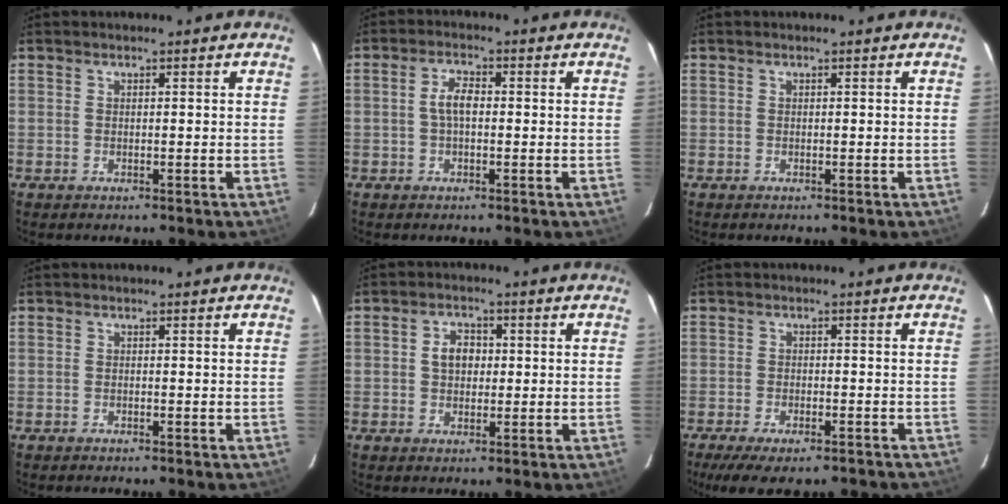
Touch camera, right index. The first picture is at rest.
{"total": 3.4, "force": [-0.2, 1.8, 2.9], "torque": [-0.060, 0.011, -0.003]}
{"total": 0.0}
{"total": 0.0}
{"total": 4.0, "force": [0.3, 3.2, 2.3], "torque": [-0.039, 0.013, 0.006]}
{"total": 11.8, "force": [-9.3, 3.7, 6.2], "torque": [-0.133, -0.035, -0.140]}